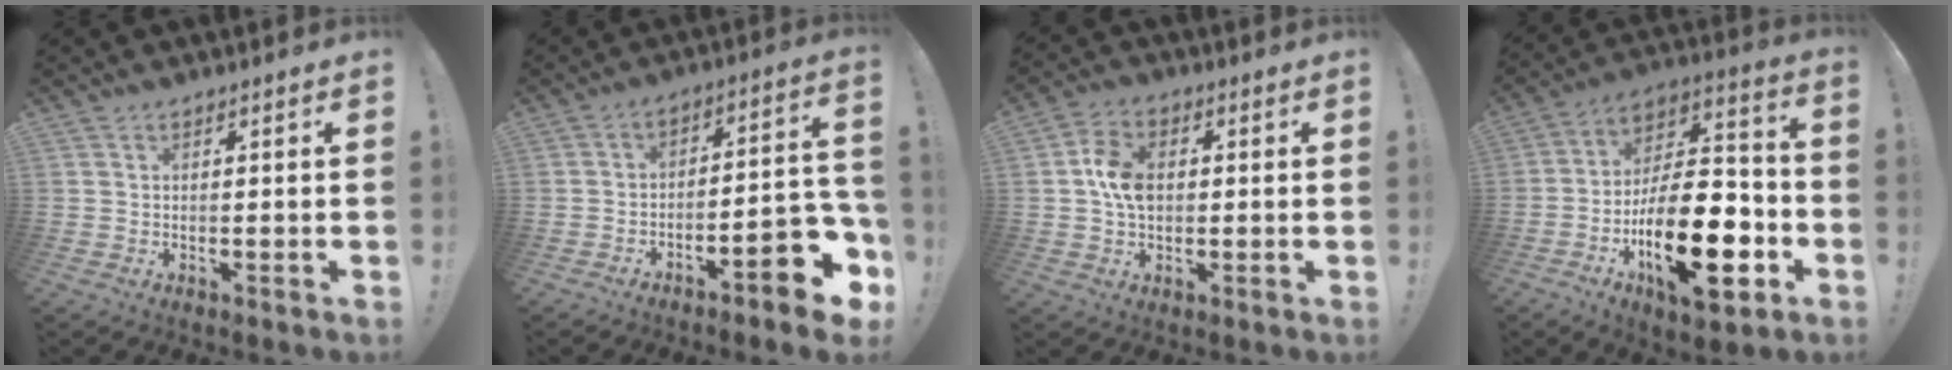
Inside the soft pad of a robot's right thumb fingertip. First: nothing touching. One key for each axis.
{"total": 12.4, "fx": -7.8, "fy": 2.8, "fz": 9.2, "tx": -0.108, "ty": 0.040, "tz": -0.128}
{"total": 8.1, "fx": 0.3, "fy": 5.7, "fz": 5.8, "tx": -0.098, "ty": 0.007, "tz": 0.007}
{"total": 26.0, "fx": -9.1, "fy": 10.9, "fz": 21.8, "tx": -0.376, "ty": 0.048, "tz": -0.143}